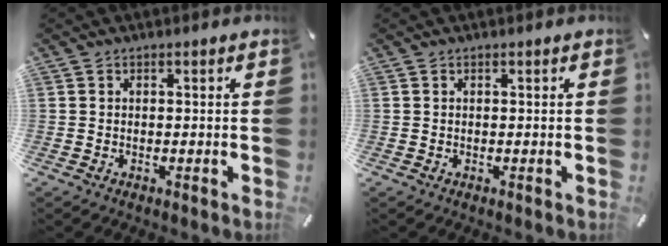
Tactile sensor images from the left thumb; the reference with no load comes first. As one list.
[{"total": 0.0}]